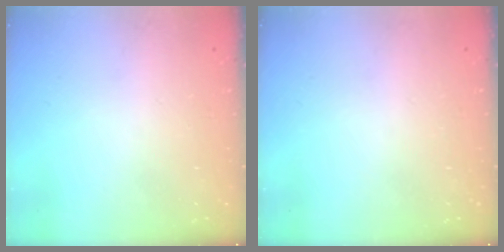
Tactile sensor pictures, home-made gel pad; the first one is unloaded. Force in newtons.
{"total": 0.0}